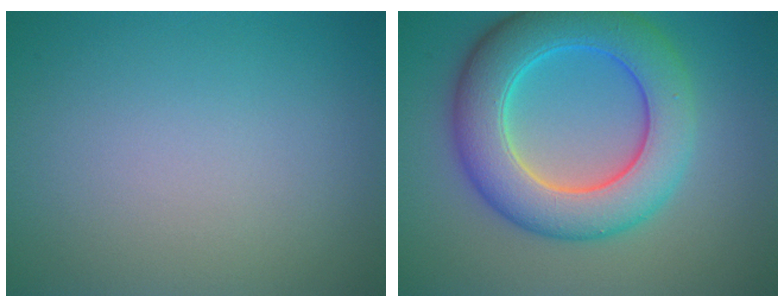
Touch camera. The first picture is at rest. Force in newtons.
{"total": 9.0, "press": 9.0, "slide": 0.2}